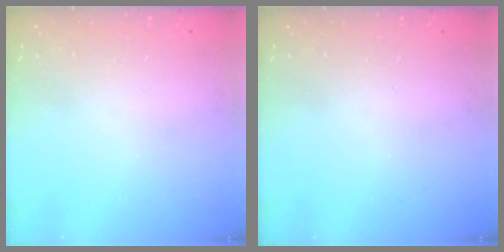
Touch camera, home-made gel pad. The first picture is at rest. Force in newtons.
{"total": 0.0}